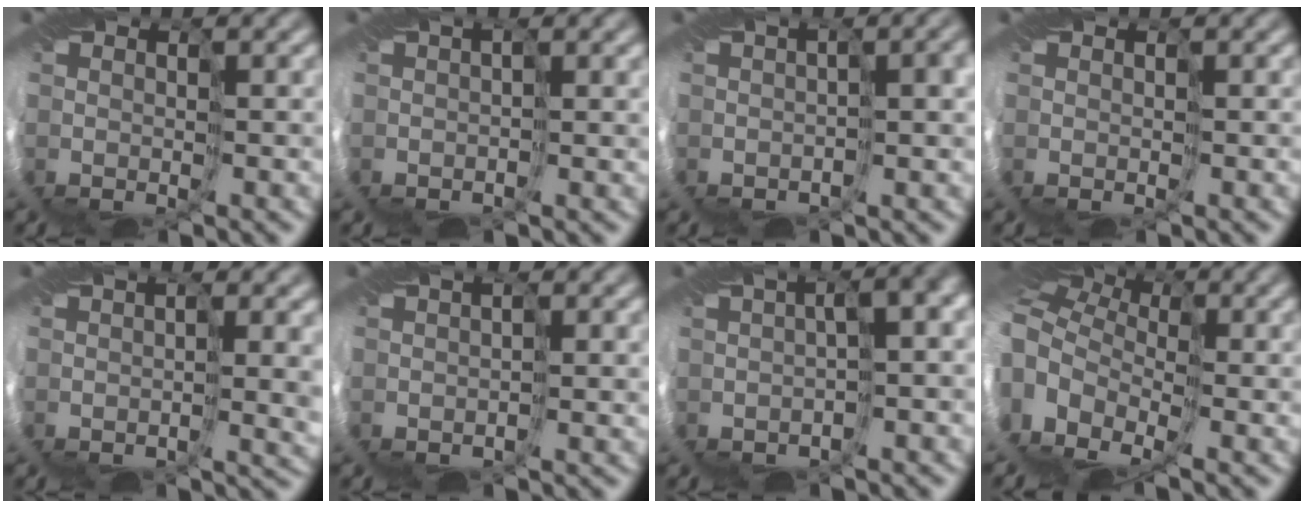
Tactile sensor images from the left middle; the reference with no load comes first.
{"total": 1.2, "force": [0.6, 0.1, 1.1], "torque": [-0.012, 0.005, 0.006]}
{"total": 3.4, "force": [0.2, 1.4, 3.1], "torque": [-0.033, 0.013, 0.005]}
{"total": 0.0}
{"total": 5.8, "force": [1.5, 2.7, 5.0], "torque": [-0.077, 0.010, 0.034]}
{"total": 1.9, "force": [0.7, 1.1, 1.4], "torque": [-0.022, 0.011, 0.012]}
{"total": 6.8, "force": [-0.5, 2.9, 6.1], "torque": [-0.074, 0.019, -0.001]}
{"total": 12.5, "force": [1.8, 8.6, 8.9], "torque": [-0.198, 0.001, 0.017]}